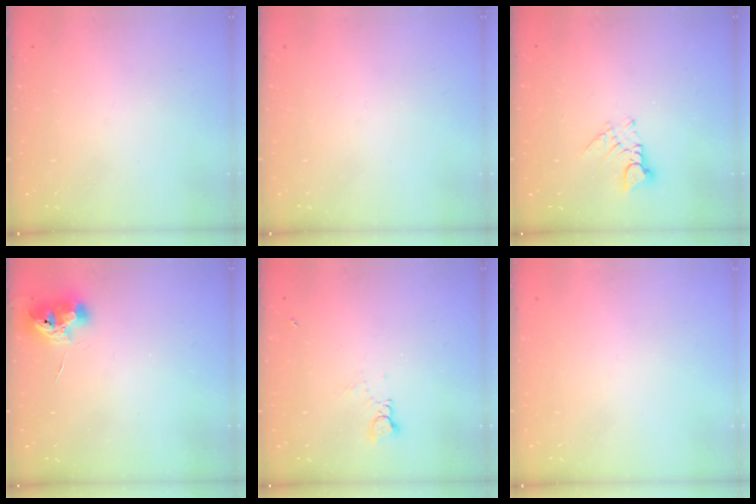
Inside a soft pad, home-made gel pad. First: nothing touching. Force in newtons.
{"total": 0.0}
{"total": 5.4, "press": 5.4, "slide": 0.5}
{"total": 9.8, "press": 9.7, "slide": 1.4}
{"total": 1.5, "press": 1.4, "slide": 0.2}
{"total": 0.0}